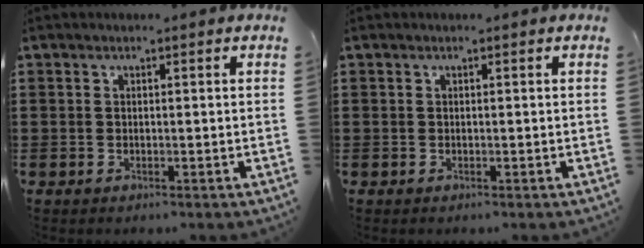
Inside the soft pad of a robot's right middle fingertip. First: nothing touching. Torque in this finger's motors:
{"motor_torque": [-0.06, -0.07, 0.01, 0.01]}